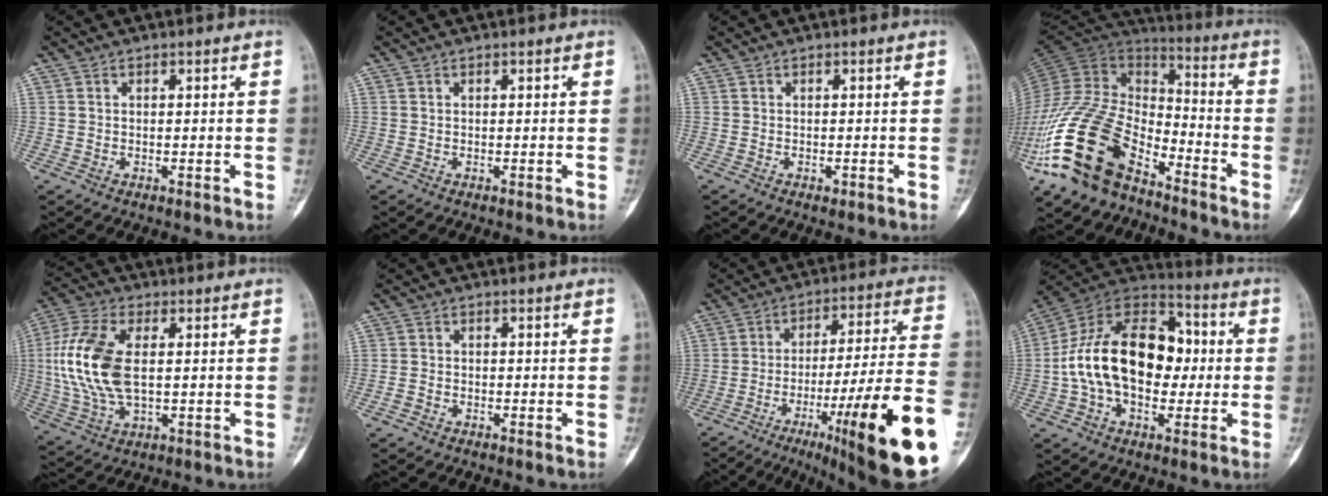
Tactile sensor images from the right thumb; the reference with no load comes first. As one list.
[{"total": 0.0}, {"total": 0.7, "force": [-0.4, 0.1, 0.6], "torque": [-0.011, 0.005, -0.004]}, {"total": 24.9, "force": [-14.1, 12.7, 16.1], "torque": [-0.337, 0.055, -0.263]}, {"total": 15.2, "force": [1.1, 8.2, 12.8], "torque": [-0.290, 0.004, 0.023]}, {"total": 1.6, "force": [-1.0, 1.1, 0.6], "torque": [-0.015, 0.004, -0.021]}, {"total": 26.7, "force": [-11.4, 2.7, 24.0], "torque": [-0.300, 0.040, -0.168]}, {"total": 22.1, "force": [-0.1, 14.3, 16.8], "torque": [-0.276, 0.042, -0.006]}]